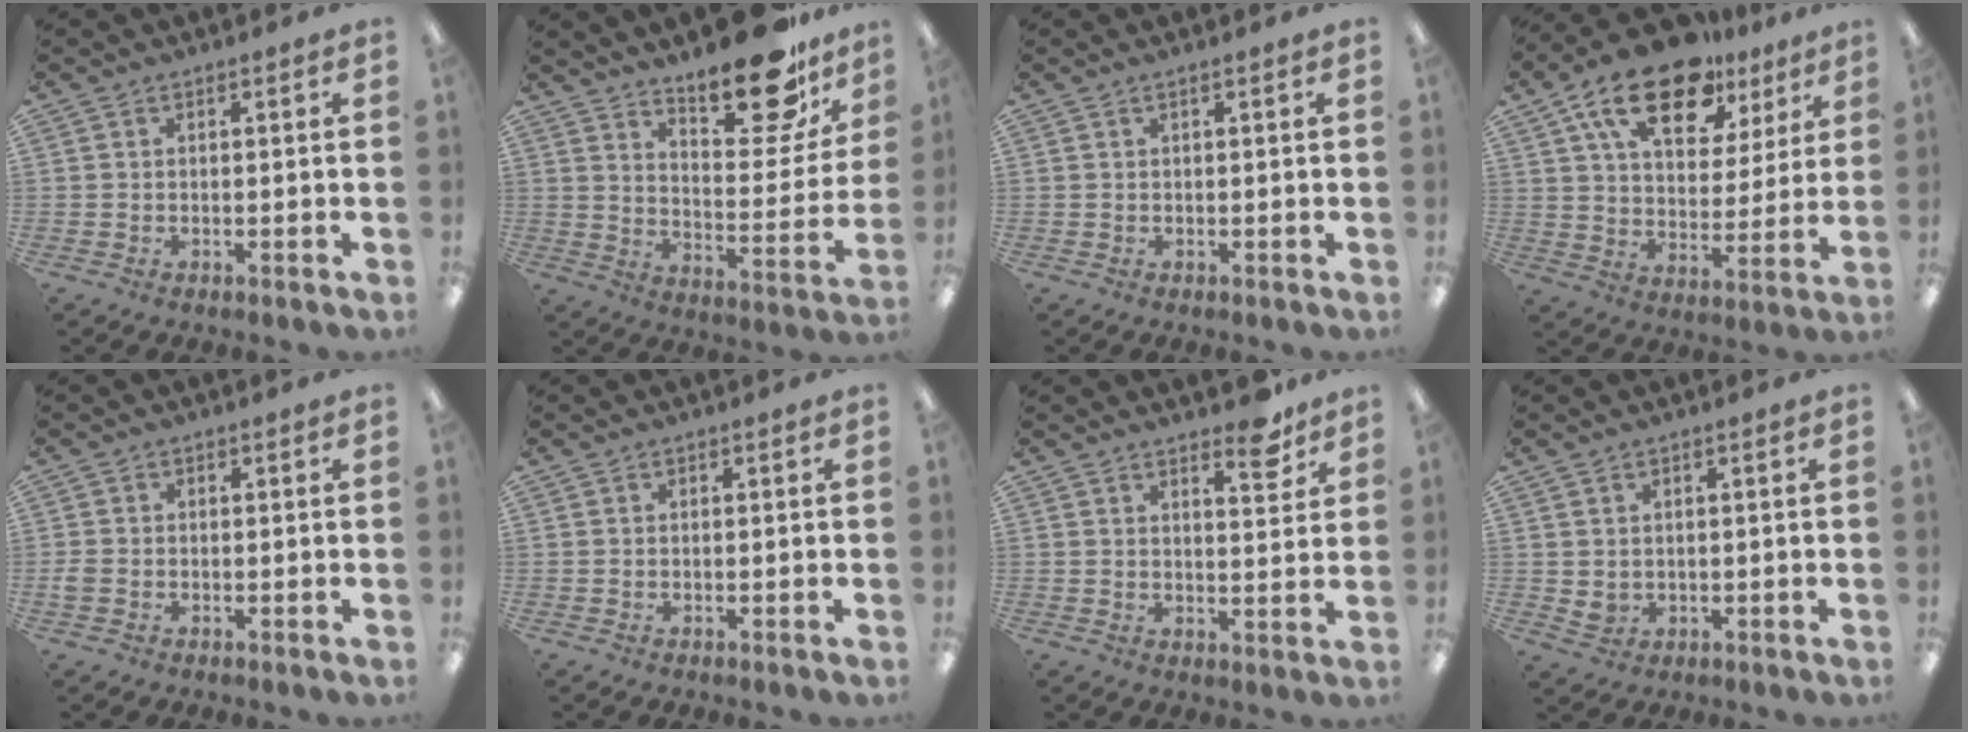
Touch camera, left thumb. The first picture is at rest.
{"total": 18.8, "force": [14.7, 6.4, 9.8], "torque": [-0.130, -0.102, 0.244]}
{"total": 0.6, "force": [0.2, 0.0, 0.5], "torque": [-0.009, 0.000, 0.004]}
{"total": 19.0, "force": [12.3, 9.6, 10.8], "torque": [-0.180, -0.055, 0.212]}
{"total": 1.9, "force": [-0.6, 1.6, 0.8], "torque": [-0.013, 0.005, -0.011]}
{"total": 0.0}
{"total": 6.2, "force": [5.0, 2.1, 3.1], "torque": [-0.026, -0.034, 0.079]}
{"total": 2.1, "force": [0.8, 1.9, 0.5], "torque": [-0.001, -0.001, 0.013]}